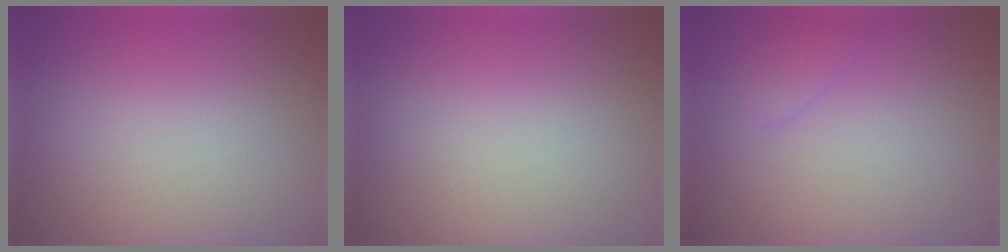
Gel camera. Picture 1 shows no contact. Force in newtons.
{"total": 0.0}
{"total": 1.3, "press": 1.3, "slide": 0.0}